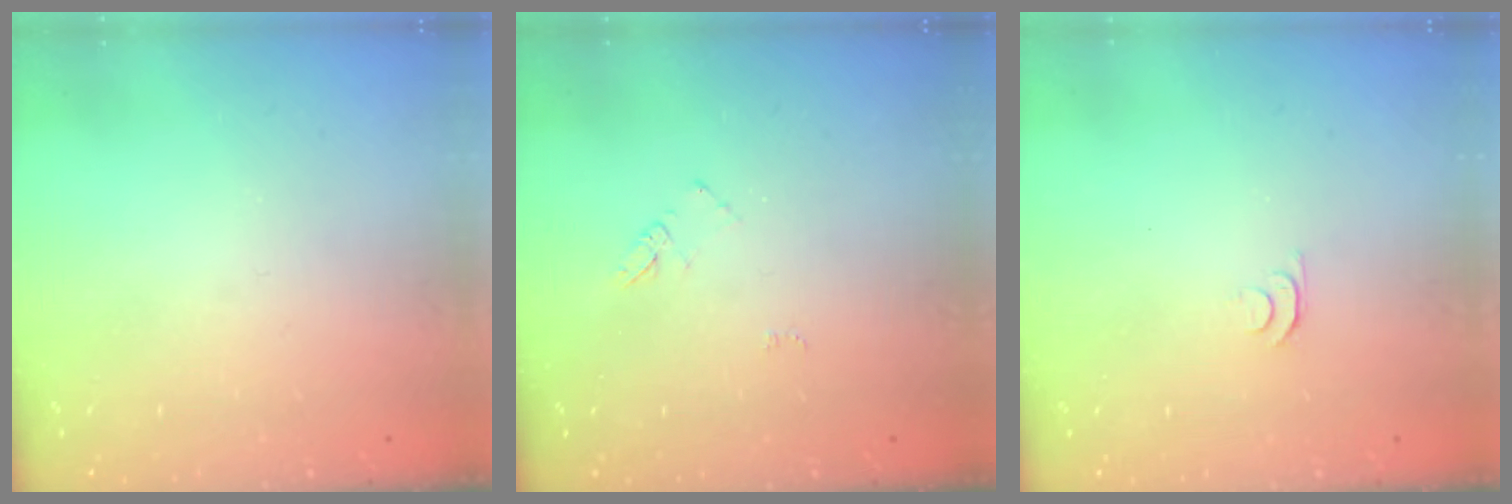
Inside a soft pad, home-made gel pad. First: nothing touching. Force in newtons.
{"total": 4.3, "press": 4.3, "slide": 0.5}
{"total": 4.4, "press": 4.3, "slide": 0.6}